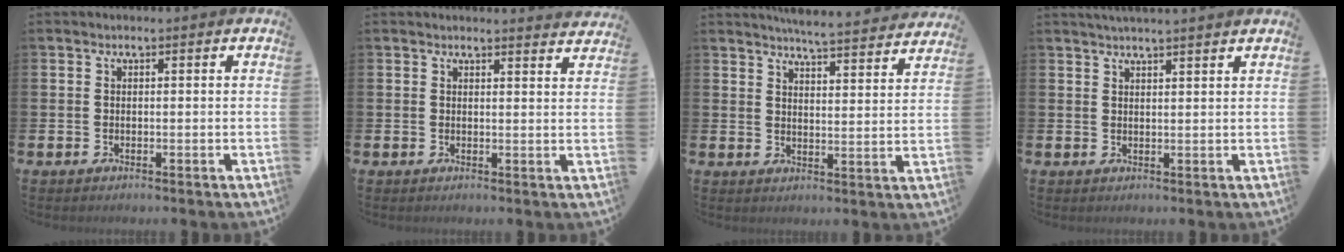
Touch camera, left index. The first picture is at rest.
{"total": 2.1, "force": [2.1, 0.0, -0.1], "torque": [0.010, -0.016, 0.036]}
{"total": 5.7, "force": [5.6, -0.2, 0.8], "torque": [-0.018, -0.043, 0.096]}
{"total": 2.3, "force": [2.3, -0.4, 0.3], "torque": [-0.006, -0.008, 0.041]}